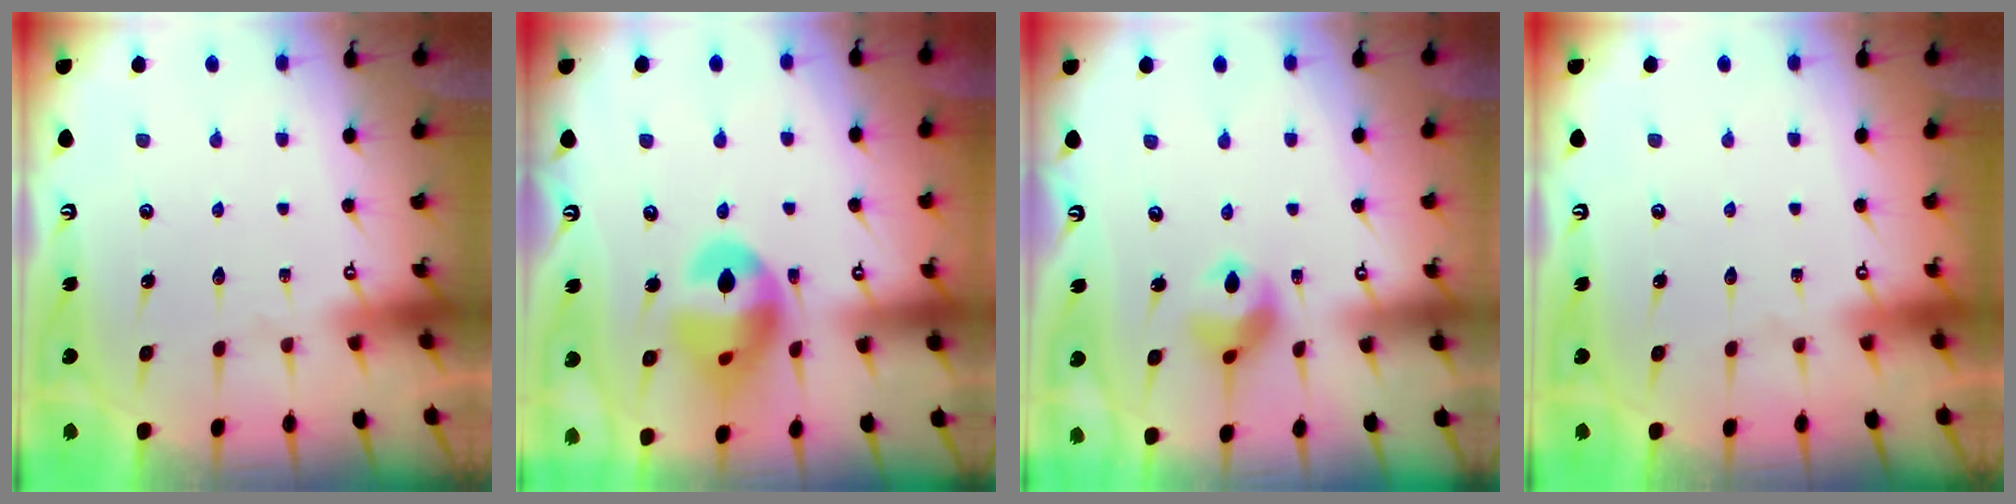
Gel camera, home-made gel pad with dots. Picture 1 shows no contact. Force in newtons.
{"total": 15.0, "press": 14.9, "slide": 1.9}
{"total": 9.6, "press": 9.4, "slide": 2.1}
{"total": 0.0}